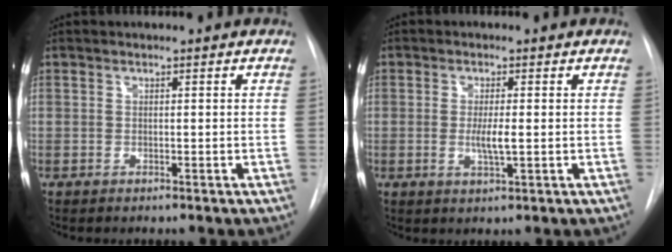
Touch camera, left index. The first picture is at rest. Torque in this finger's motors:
{"motor_torque": [0.52, -0.02, 0.11, 0.03]}